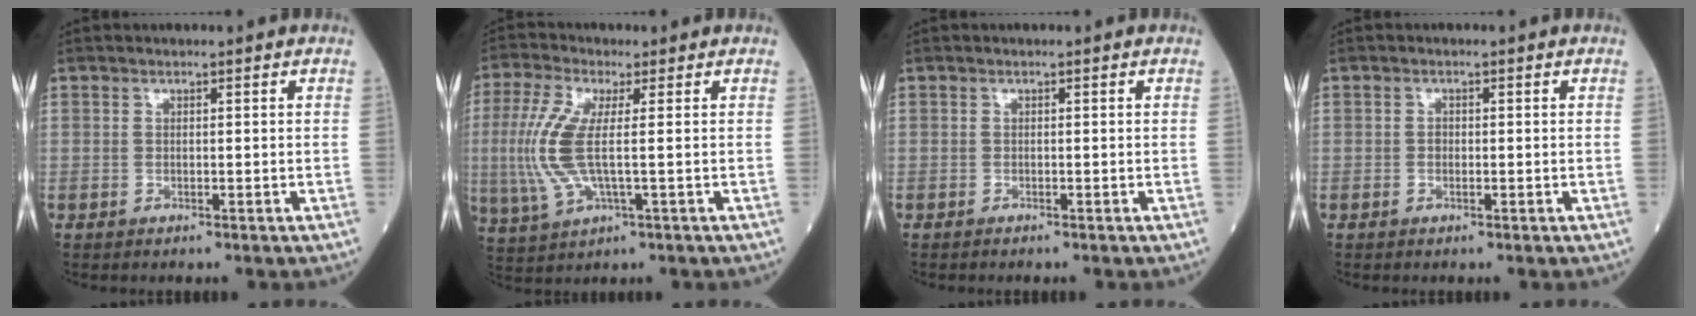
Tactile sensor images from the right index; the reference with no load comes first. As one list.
[{"total": 9.6, "force": [0.1, 2.4, 9.3], "torque": [-0.232, -0.004, 0.000]}, {"total": 0.0}, {"total": 1.0, "force": [-0.1, 0.7, 0.7], "torque": [-0.015, 0.001, -0.002]}]